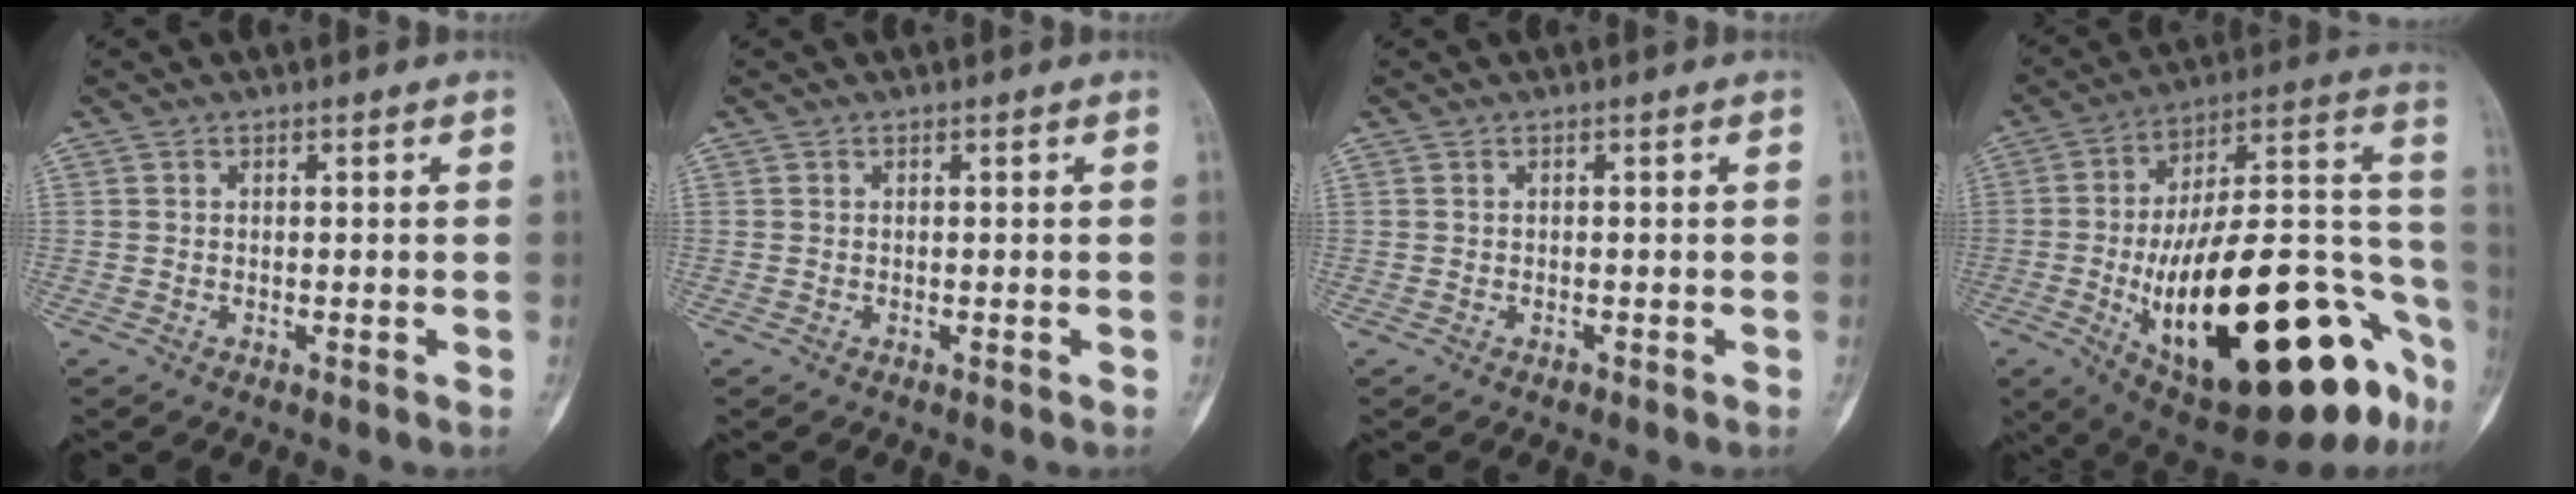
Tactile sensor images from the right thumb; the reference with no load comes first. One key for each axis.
{"total": 0.0}
{"total": 0.0}
{"total": 38.1, "fx": -13.7, "fy": 14.0, "fz": 32.7, "tx": -0.414, "ty": 0.048, "tz": -0.194}